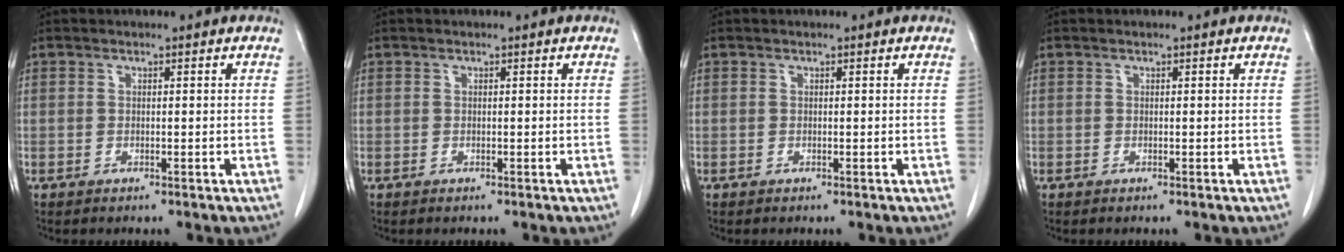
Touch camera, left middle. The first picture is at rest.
{"total": 0.0}
{"total": 0.0}
{"total": 0.0}